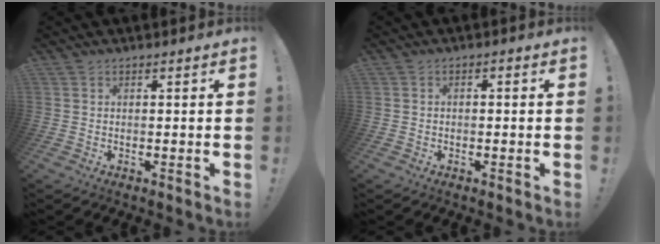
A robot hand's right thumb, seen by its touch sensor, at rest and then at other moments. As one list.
[{"total": 1.4, "force": [-1.1, 0.6, 0.6], "torque": [-0.009, 0.006, -0.020]}]